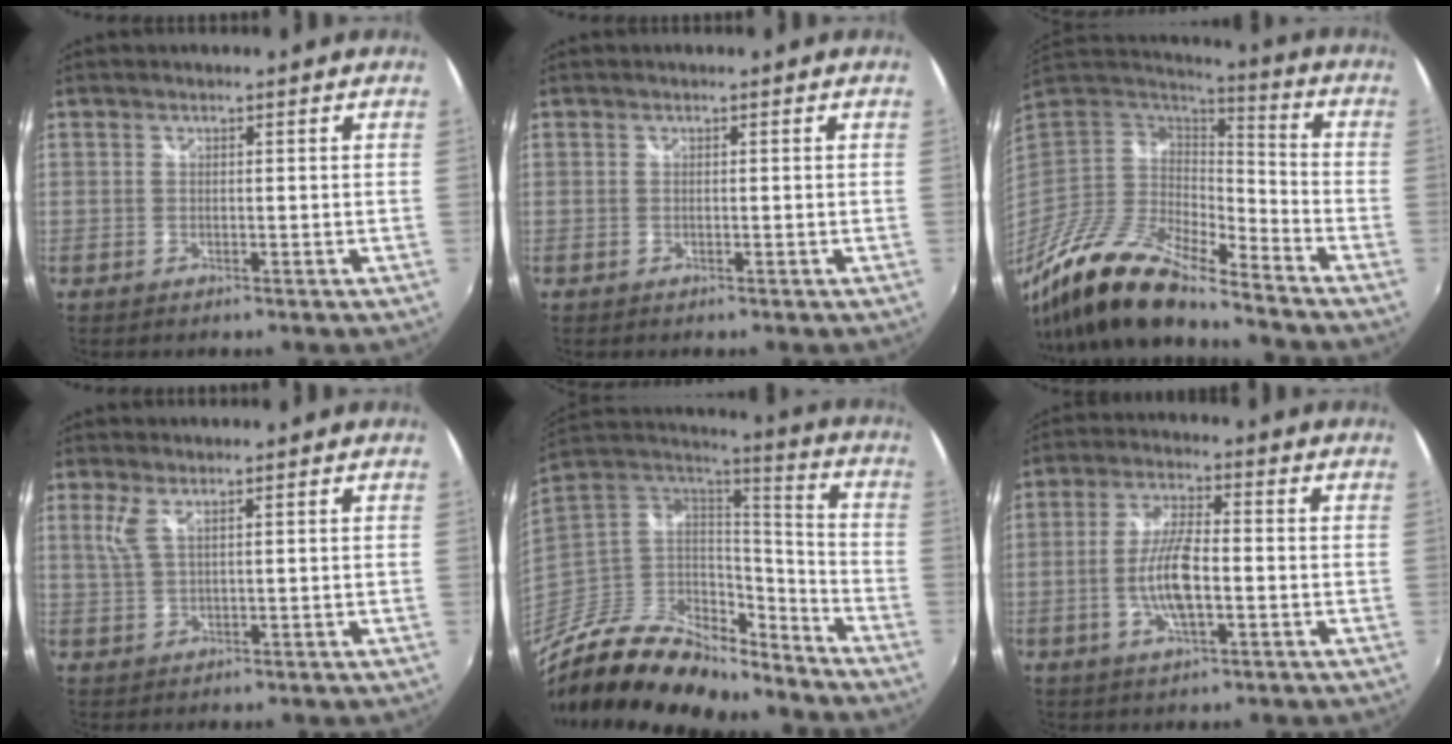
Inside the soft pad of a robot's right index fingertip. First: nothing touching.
{"total": 0.0}
{"total": 20.6, "force": [-15.7, 5.0, 12.4], "torque": [-0.243, -0.040, -0.298]}
{"total": 3.0, "force": [1.6, 0.7, 2.4], "torque": [-0.052, 0.001, 0.035]}
{"total": 25.3, "force": [-18.2, 11.8, 13.1], "torque": [-0.282, 0.001, -0.298]}
{"total": 8.6, "force": [-2.0, 2.6, 7.9], "torque": [-0.159, -0.001, -0.038]}